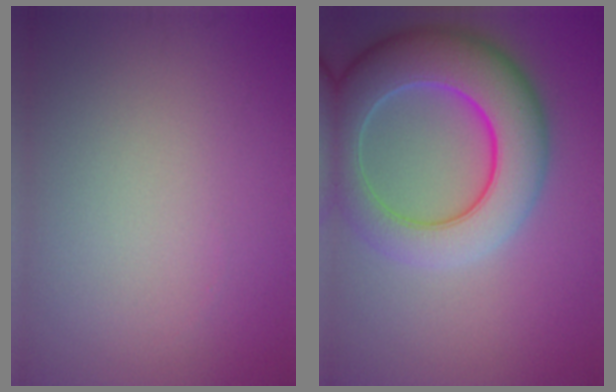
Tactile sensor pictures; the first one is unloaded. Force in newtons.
{"total": 10.2, "press": 10.2, "slide": 0.6}